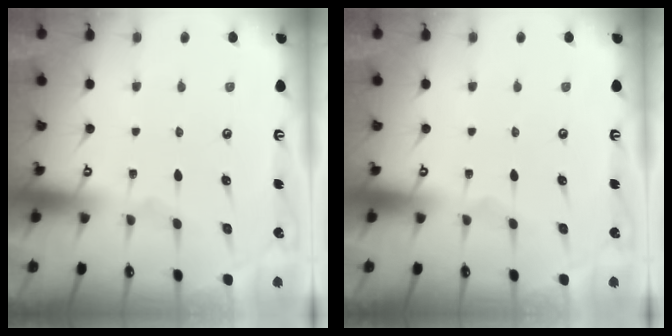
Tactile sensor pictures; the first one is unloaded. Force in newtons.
{"total": 0.0}